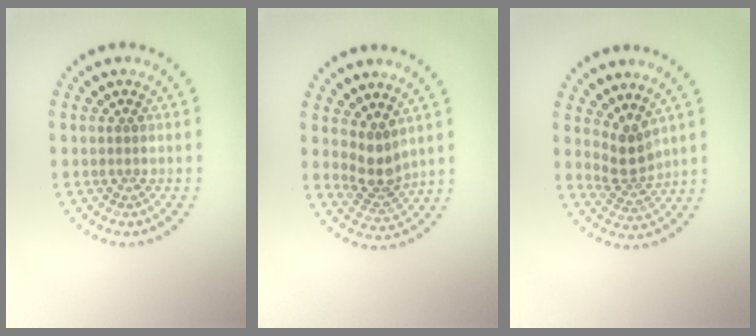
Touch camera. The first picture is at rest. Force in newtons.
{"total": 2.5, "press": 1.9, "slide": 1.7}
{"total": 2.6, "press": 1.8, "slide": 1.8}